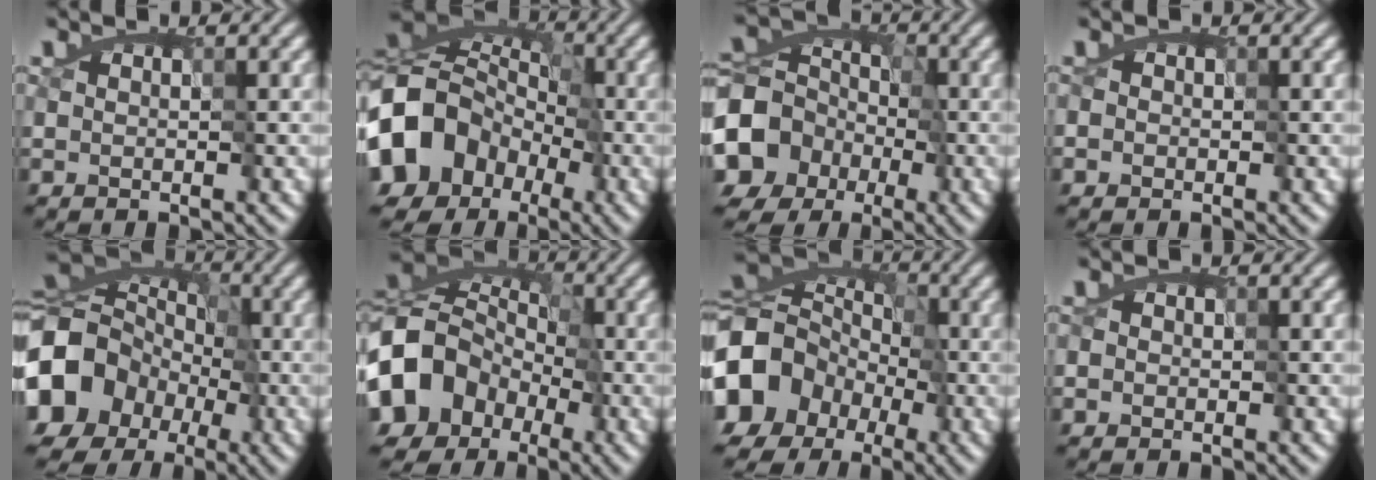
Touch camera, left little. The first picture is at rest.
{"total": 15.9, "force": [-6.3, 12.7, 7.1], "torque": [-0.156, -0.011, -0.138]}
{"total": 10.9, "force": [-4.4, 9.2, 3.7], "torque": [-0.103, -0.018, -0.098]}
{"total": 1.7, "force": [0.2, 1.5, 0.7], "torque": [-0.016, 0.008, 0.006]}
{"total": 16.5, "force": [-6.6, 13.8, 6.3], "torque": [-0.137, -0.017, -0.140]}
{"total": 13.8, "force": [-5.7, 11.1, 5.9], "torque": [-0.131, -0.007, -0.125]}
{"total": 14.6, "force": [-6.2, 11.9, 5.7], "torque": [-0.125, -0.019, -0.133]}
{"total": 1.3, "force": [0.2, 1.2, 0.5], "torque": [-0.012, 0.006, 0.003]}